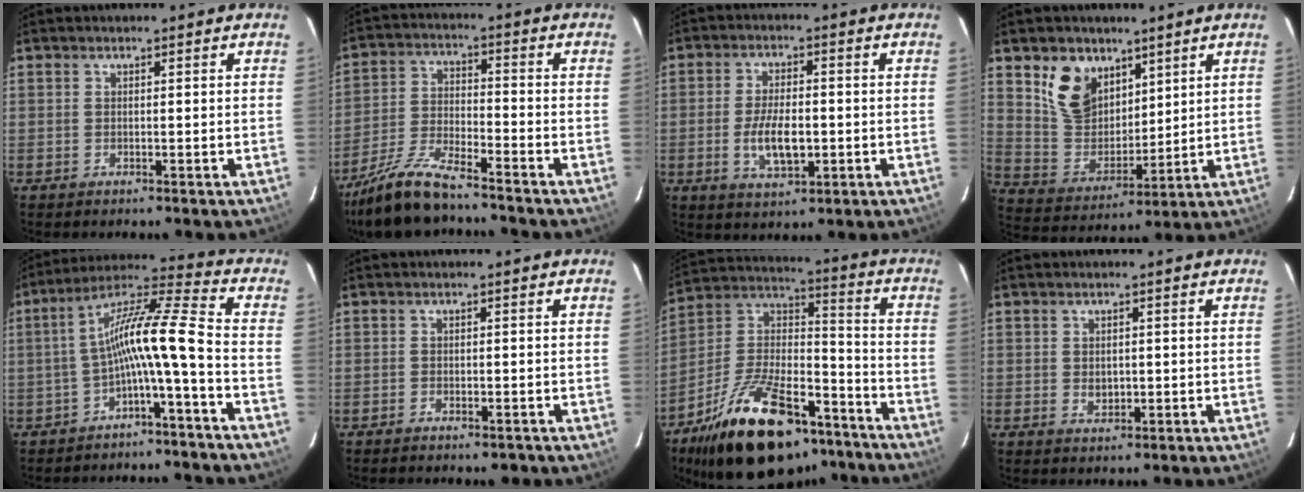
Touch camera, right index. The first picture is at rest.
{"total": 12.8, "force": [-10.6, 2.3, 6.8], "torque": [-0.147, -0.013, -0.203]}
{"total": 8.0, "force": [-1.7, 3.5, 6.9], "torque": [-0.139, -0.006, -0.027]}
{"total": 12.1, "force": [6.9, 8.3, 5.5], "torque": [-0.115, 0.014, 0.150]}
{"total": 11.0, "force": [-3.7, 0.0, 10.4], "torque": [-0.204, 0.021, -0.068]}
{"total": 2.6, "force": [-2.0, 1.2, 1.2], "torque": [-0.026, -0.003, -0.028]}
{"total": 27.8, "force": [-18.6, 12.5, 16.4], "torque": [-0.304, 0.025, -0.287]}
{"total": 2.4, "force": [-0.2, 1.9, 1.5], "torque": [-0.023, -0.001, -0.001]}